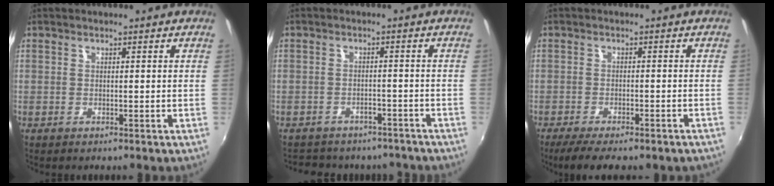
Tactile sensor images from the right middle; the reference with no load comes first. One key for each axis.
{"total": 12.7, "fx": -10.7, "fy": 5.4, "fz": 4.1, "tx": -0.096, "ty": 0.006, "tz": -0.133}
{"total": 9.9, "fx": -7.9, "fy": 2.2, "fz": 5.6, "tx": -0.121, "ty": -0.030, "tz": -0.113}